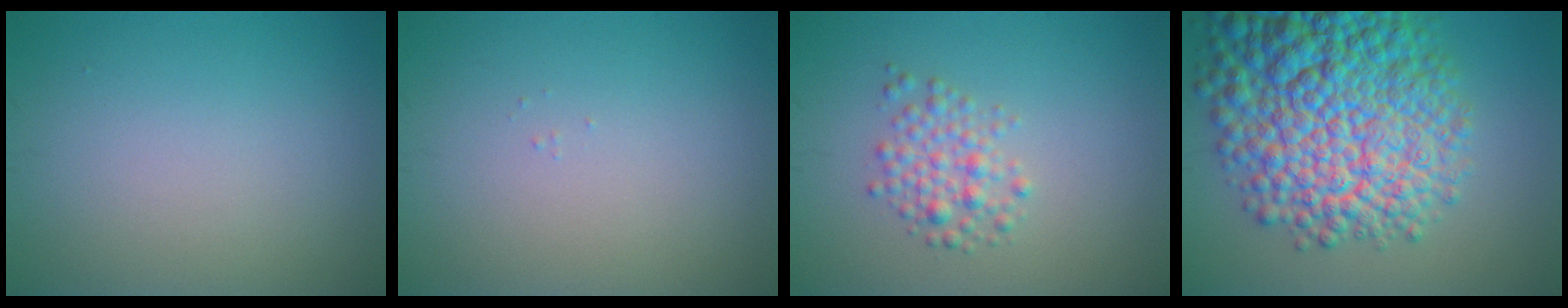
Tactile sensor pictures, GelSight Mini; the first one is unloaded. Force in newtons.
{"total": 0.0}
{"total": 2.6, "press": 2.6, "slide": 0.1}
{"total": 14.6, "press": 14.6, "slide": 0.5}